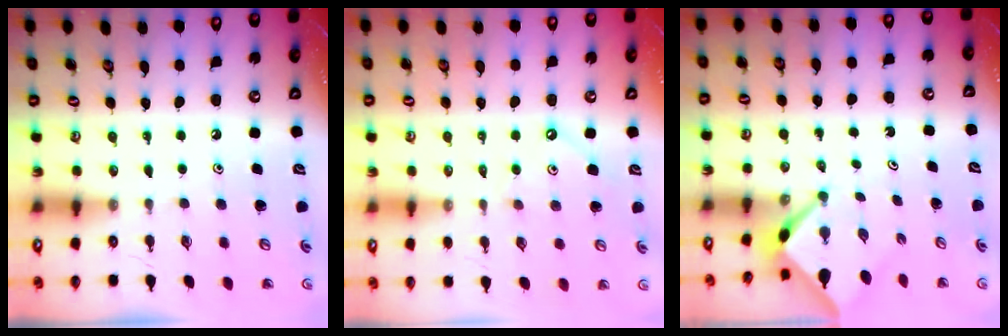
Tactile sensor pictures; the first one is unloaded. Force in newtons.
{"total": 1.7, "press": 1.6, "slide": 0.3}
{"total": 2.7, "press": 2.7, "slide": 0.2}